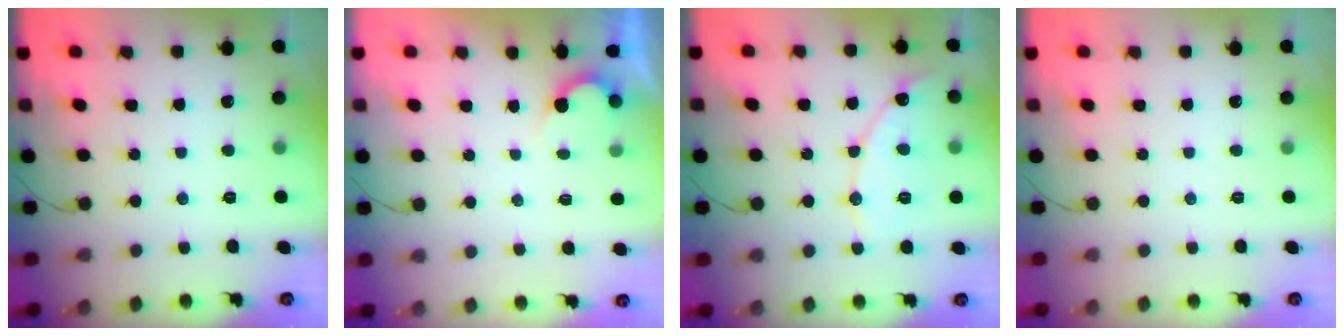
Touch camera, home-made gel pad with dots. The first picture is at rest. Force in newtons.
{"total": 2.3, "press": 2.3, "slide": 0.1}
{"total": 9.7, "press": 9.6, "slide": 0.9}
{"total": 0.0}